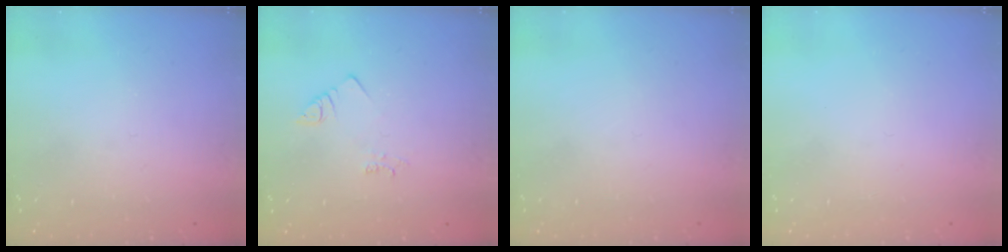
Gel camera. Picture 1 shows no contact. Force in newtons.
{"total": 2.5, "press": 2.5, "slide": 0.5}
{"total": 1.5, "press": 1.5, "slide": 0.1}
{"total": 1.8, "press": 1.7, "slide": 0.1}